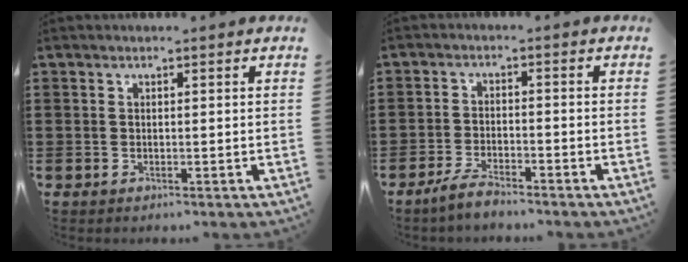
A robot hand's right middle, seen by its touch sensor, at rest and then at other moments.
{"total": 3.4, "force": [-3.0, 0.4, 1.6], "torque": [-0.042, 0.000, -0.063]}